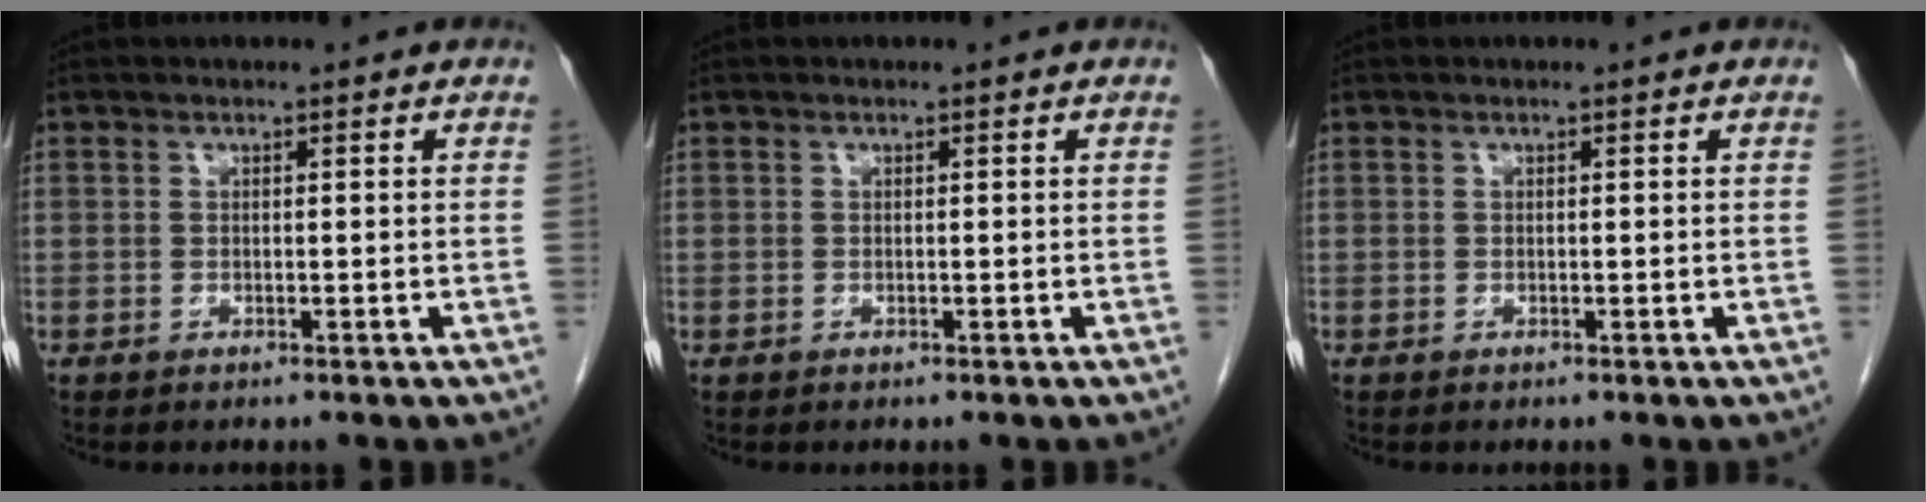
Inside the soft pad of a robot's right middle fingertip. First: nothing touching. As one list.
[{"total": 0.0}, {"total": 0.0}]